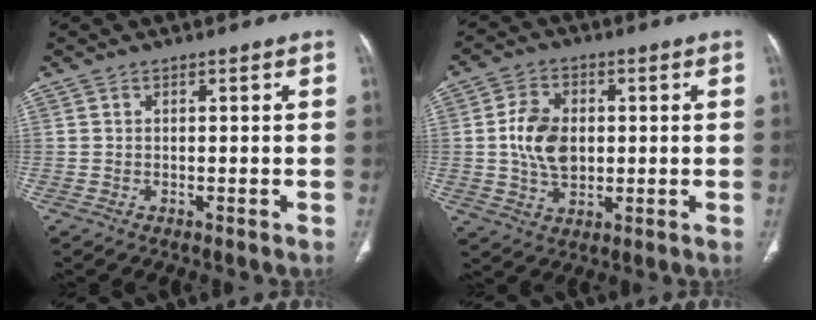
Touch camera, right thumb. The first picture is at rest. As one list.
[{"total": 9.1, "force": [0.4, 6.3, 6.6], "torque": [-0.103, 0.000, 0.009]}]